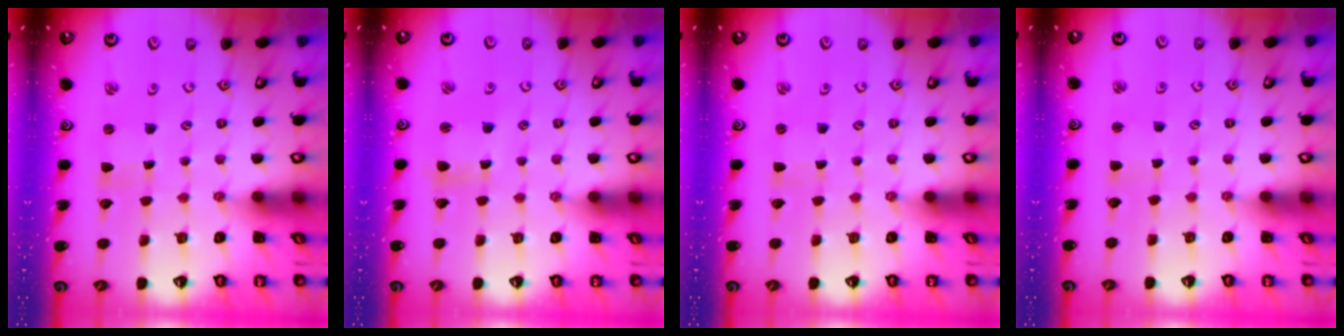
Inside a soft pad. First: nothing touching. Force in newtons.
{"total": 3.8, "press": 3.8, "slide": 0.5}
{"total": 1.2, "press": 1.2, "slide": 0.2}
{"total": 3.7, "press": 3.7, "slide": 0.3}